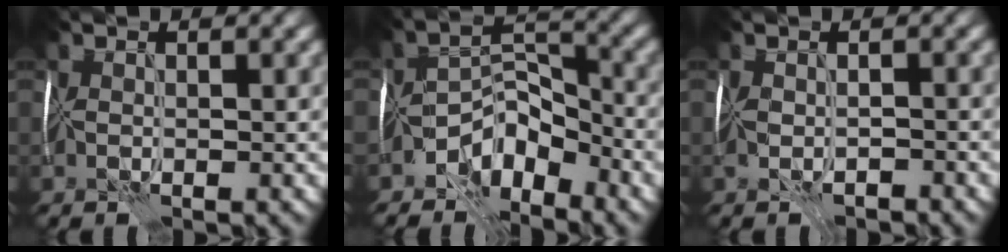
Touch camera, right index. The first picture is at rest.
{"total": 5.3, "force": [-3.9, 2.6, 2.4], "torque": [-0.022, 0.008, -0.082]}
{"total": 2.0, "force": [-1.5, 0.9, 1.0], "torque": [-0.019, -0.006, -0.030]}